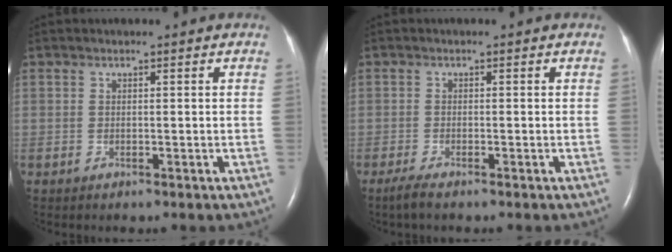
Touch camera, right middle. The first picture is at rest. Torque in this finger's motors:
{"motor_torque": [0.24, -0.22, -0.01, 0.01]}